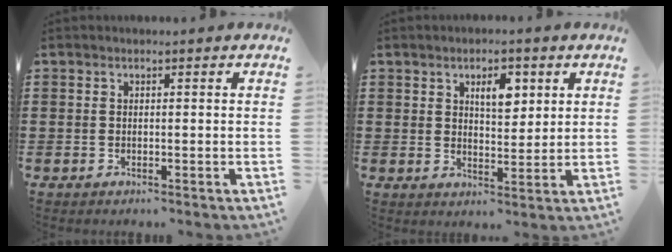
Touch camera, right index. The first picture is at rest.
{"total": 4.8, "force": [2.2, 2.4, 3.6], "torque": [-0.055, 0.002, 0.031]}